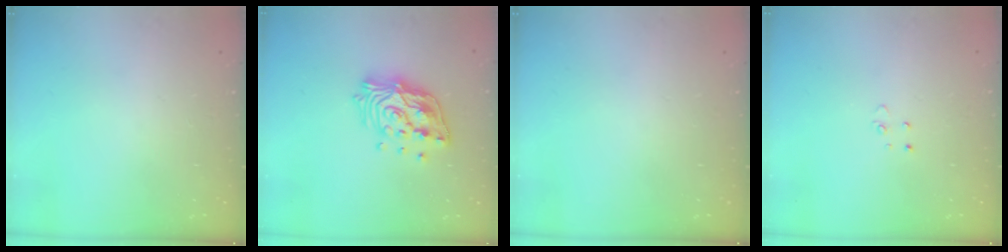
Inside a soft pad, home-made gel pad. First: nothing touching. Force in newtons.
{"total": 15.1, "press": 15.1, "slide": 1.2}
{"total": 0.0}
{"total": 2.6, "press": 2.6, "slide": 0.2}